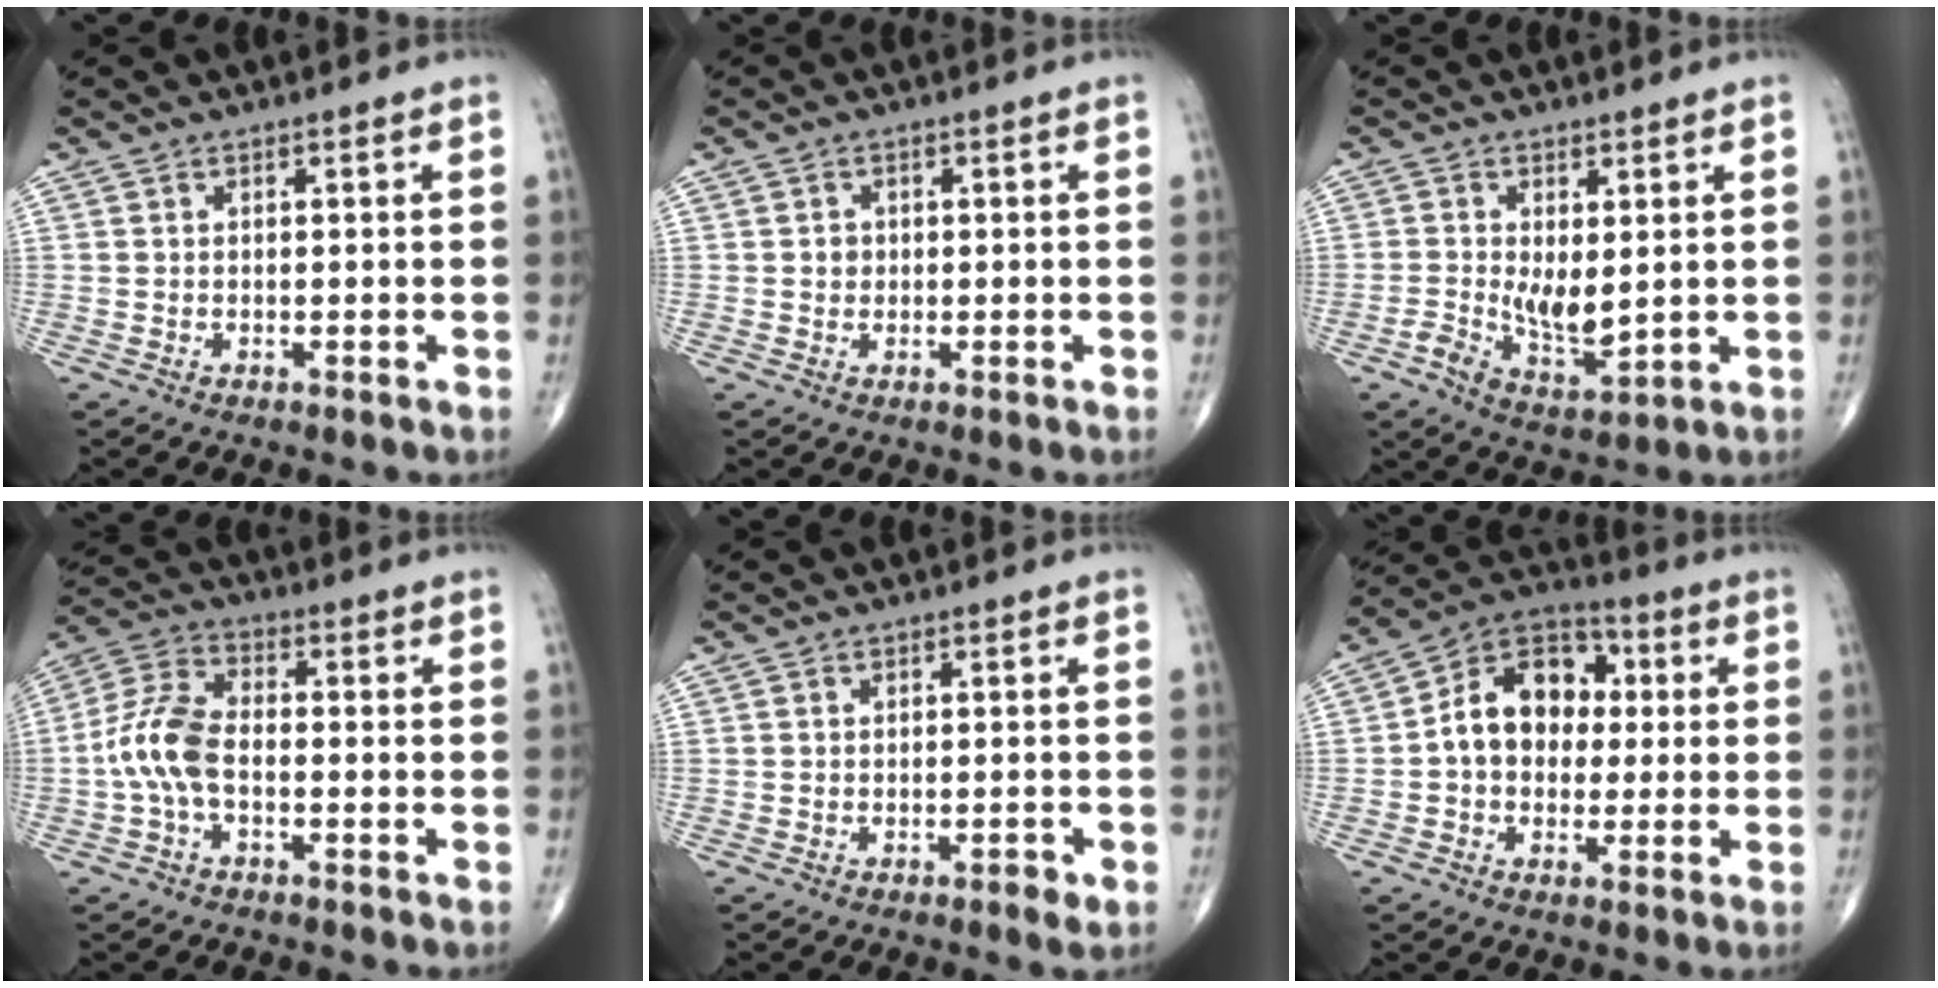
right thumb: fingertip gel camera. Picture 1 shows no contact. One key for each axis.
{"total": 1.6, "fx": 0.1, "fy": 1.5, "fz": 0.6, "tx": -0.002, "ty": 0.003, "tz": 0.001}
{"total": 7.3, "fx": 0.1, "fy": 3.9, "fz": 6.1, "tx": -0.097, "ty": -0.012, "tz": 0.010}
{"total": 9.1, "fx": -1.9, "fy": 5.0, "fz": 7.3, "tx": -0.160, "ty": 0.032, "tz": -0.046}
{"total": 1.8, "fx": -0.9, "fy": 0.6, "fz": 1.4, "tx": -0.022, "ty": -0.001, "tz": -0.016}
{"total": 13.5, "fx": 0.9, "fy": 10.1, "fz": 8.9, "tx": -0.112, "ty": 0.031, "tz": 0.003}